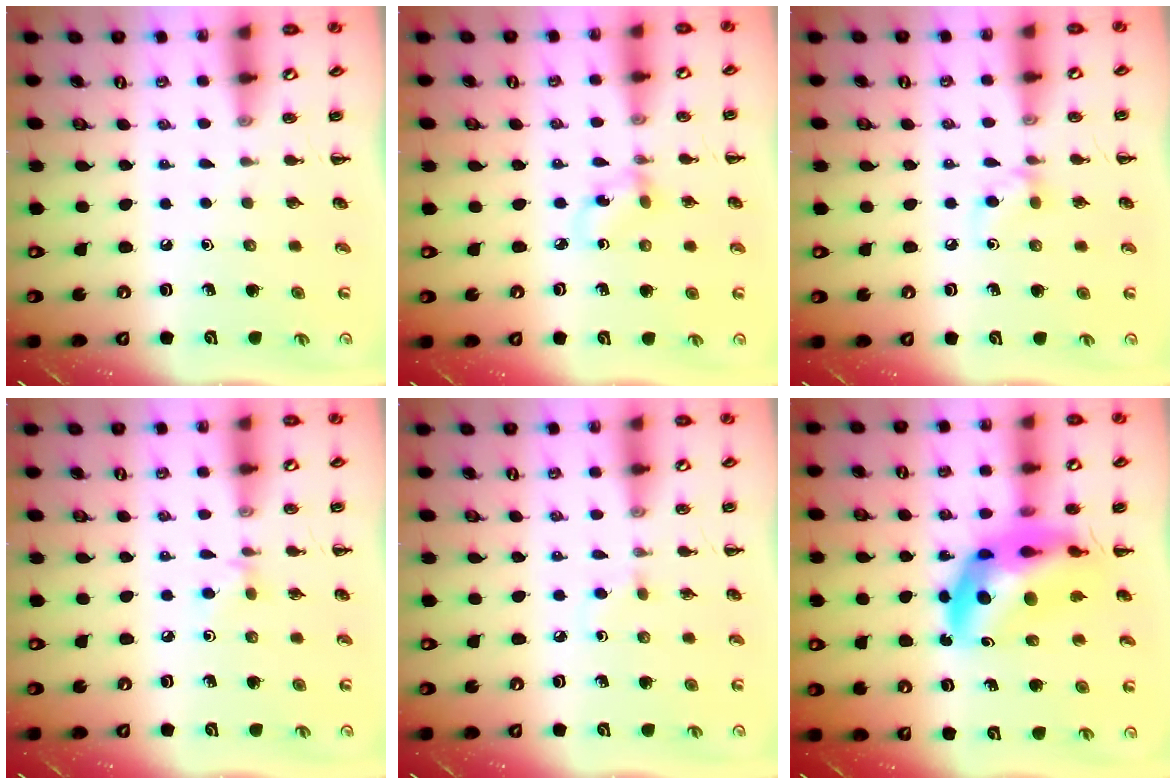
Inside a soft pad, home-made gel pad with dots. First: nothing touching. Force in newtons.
{"total": 2.8, "press": 2.8, "slide": 0.7}
{"total": 7.0, "press": 6.7, "slide": 2.0}
{"total": 2.8, "press": 2.5, "slide": 1.1}
{"total": 2.3, "press": 2.1, "slide": 1.0}
{"total": 15.9, "press": 15.3, "slide": 4.5}